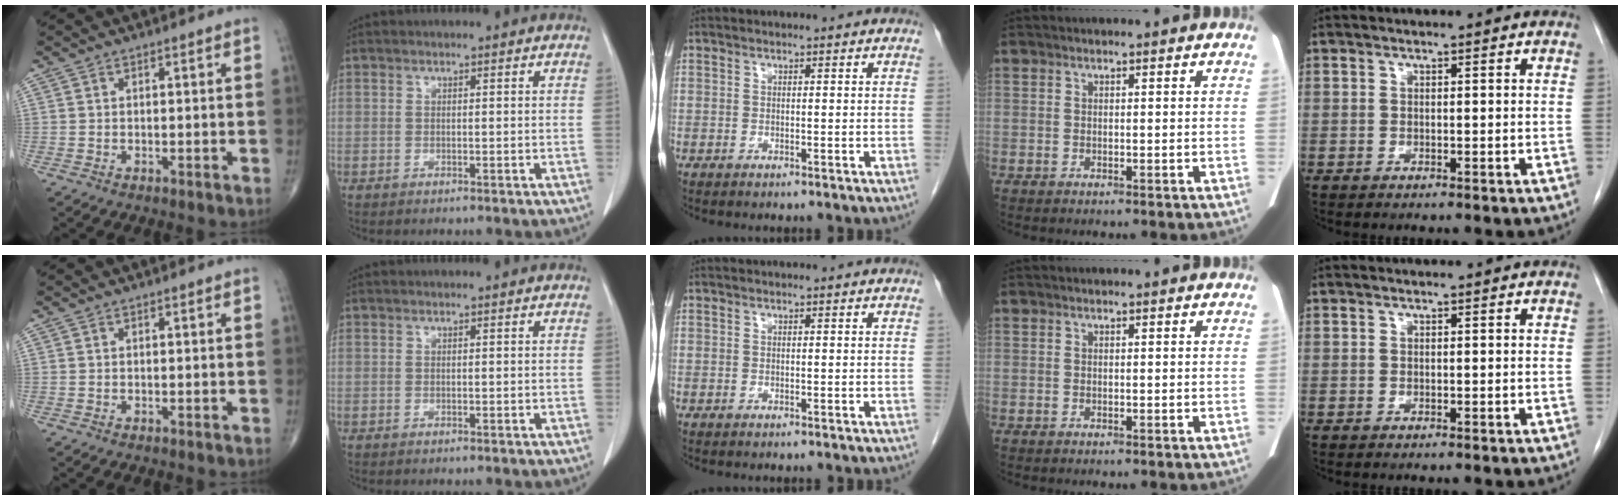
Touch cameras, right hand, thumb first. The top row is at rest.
{}